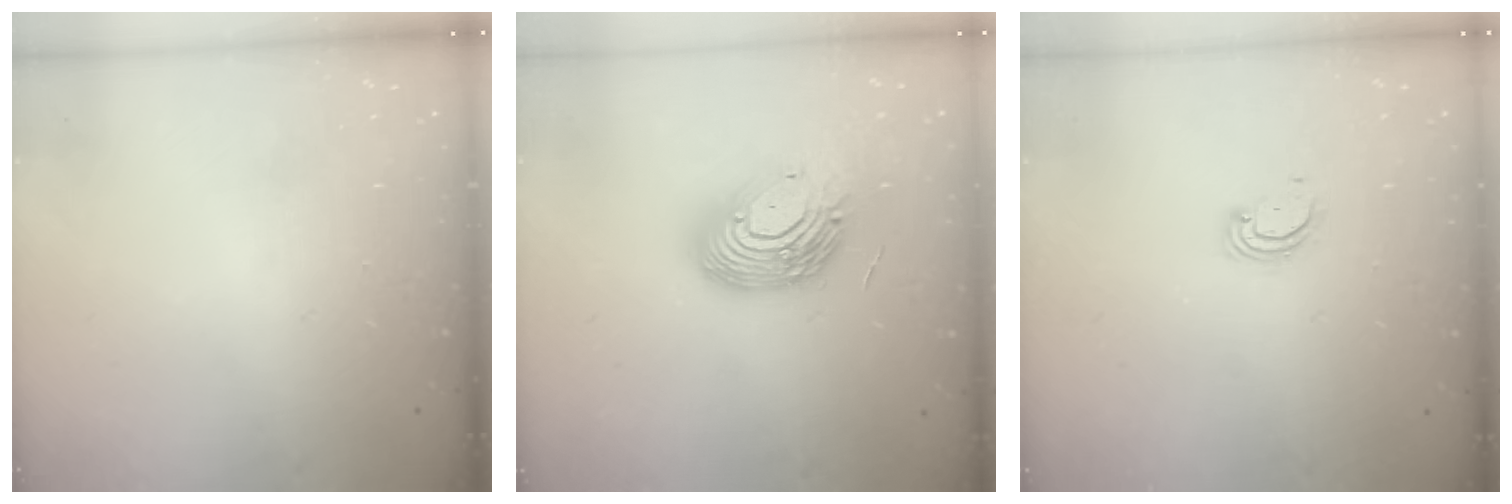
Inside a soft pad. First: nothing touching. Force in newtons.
{"total": 17.8, "press": 17.7, "slide": 1.4}
{"total": 2.6, "press": 2.6, "slide": 0.1}